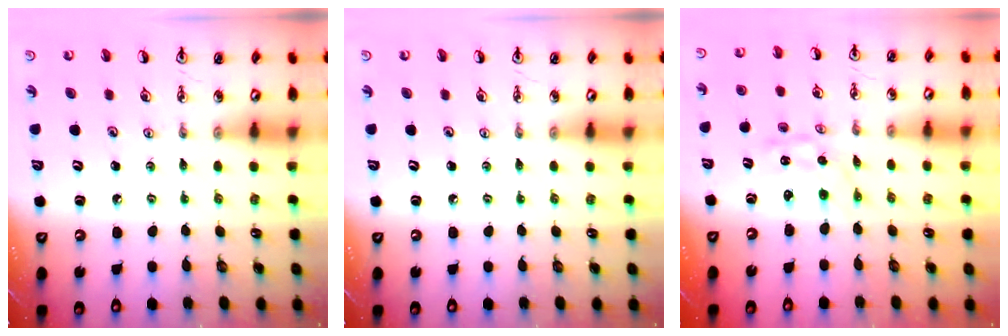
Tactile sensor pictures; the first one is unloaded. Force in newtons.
{"total": 0.0}
{"total": 1.4, "press": 1.4, "slide": 0.1}